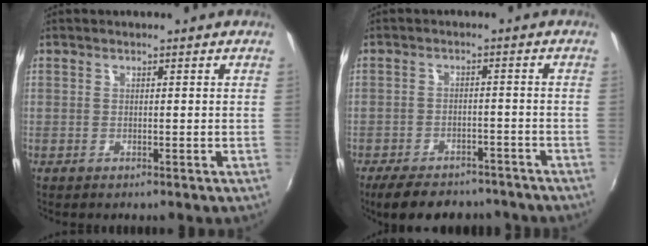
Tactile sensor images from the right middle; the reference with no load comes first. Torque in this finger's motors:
{"motor_torque": [1.05, -1.09, 0.16, 0.04]}